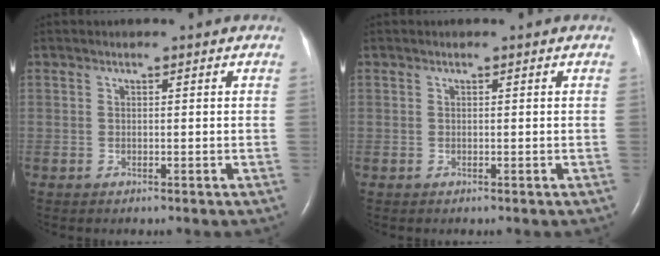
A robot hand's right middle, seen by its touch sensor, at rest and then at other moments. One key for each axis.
{"total": 0.0}